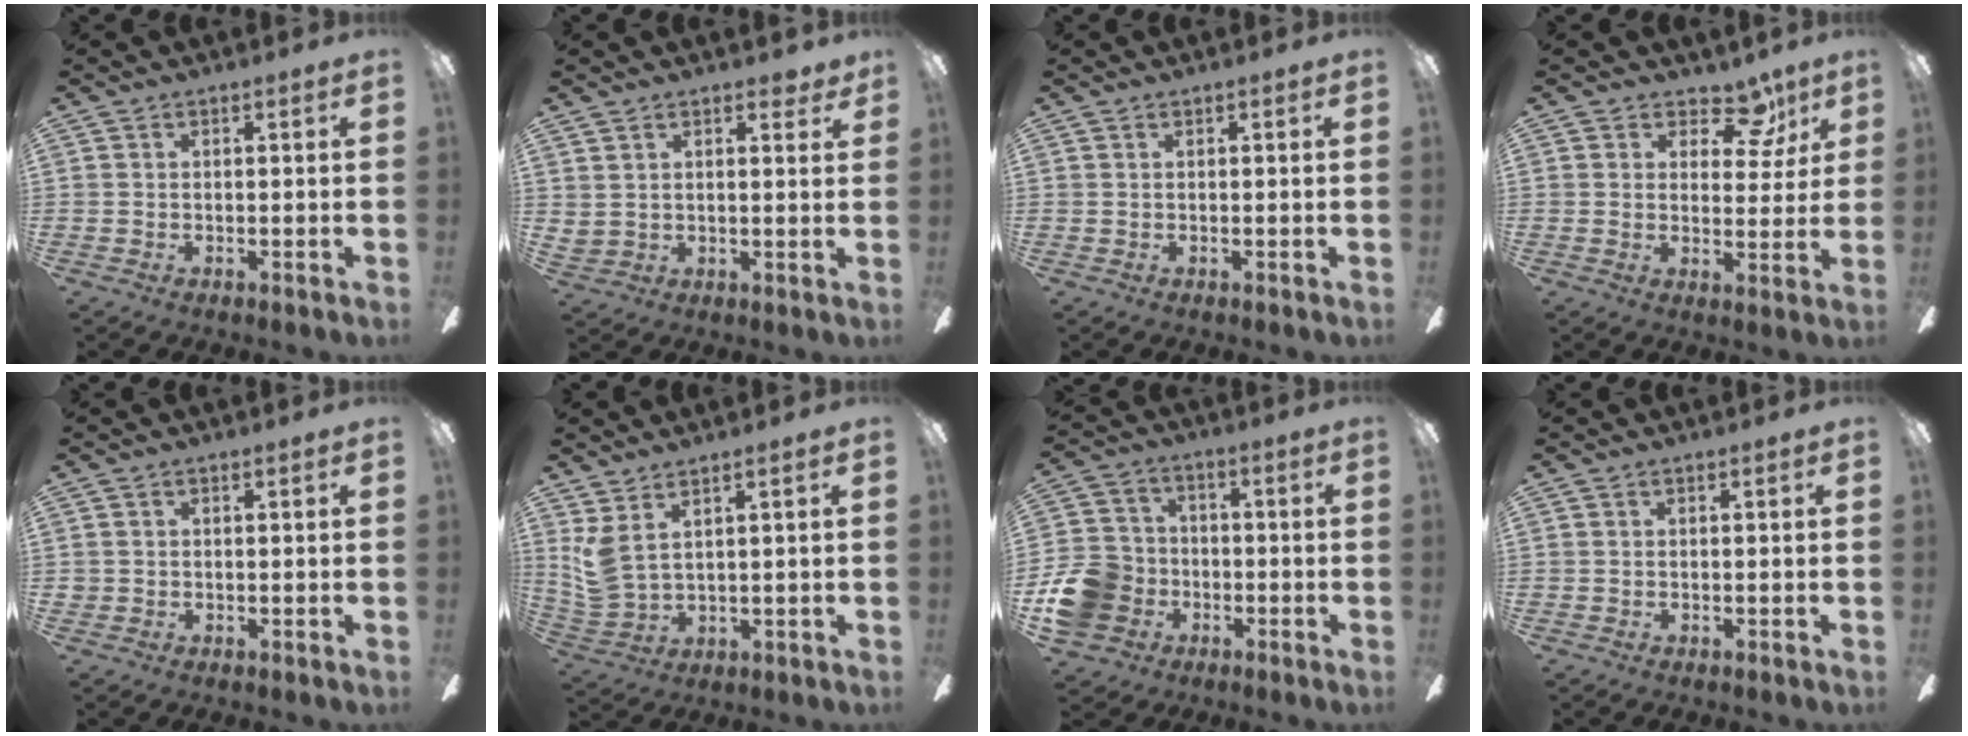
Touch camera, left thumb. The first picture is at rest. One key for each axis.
{"total": 4.1, "fx": 3.1, "fy": 2.5, "fz": 0.9, "tx": -0.019, "ty": -0.005, "tz": 0.058}
{"total": 0.0}
{"total": 9.0, "fx": 5.6, "fy": 5.6, "fz": 4.3, "tx": -0.045, "ty": -0.028, "tz": 0.098}
{"total": 0.8, "fx": -0.1, "fy": 0.8, "fz": -0.1, "tx": 0.003, "ty": 0.005, "tz": -0.004}
{"total": 5.8, "fx": 3.4, "fy": 2.2, "fz": 4.2, "tx": -0.091, "ty": -0.014, "tz": 0.065}
{"total": 12.9, "fx": -4.6, "fy": 11.1, "fz": 4.8, "tx": -0.100, "ty": 0.044, "tz": -0.078}
{"total": 0.0}